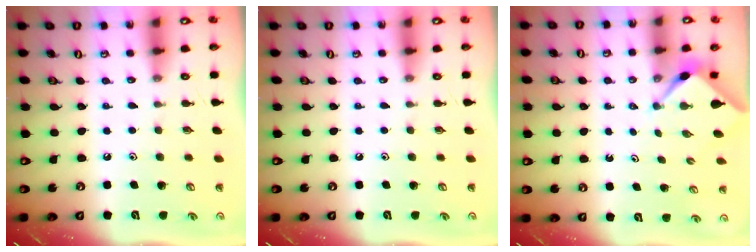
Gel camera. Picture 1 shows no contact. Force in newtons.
{"total": 0.0}
{"total": 2.4, "press": 2.4, "slide": 0.1}